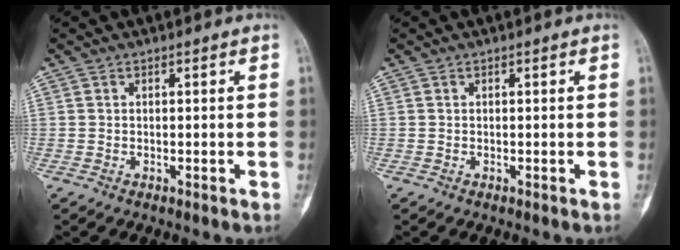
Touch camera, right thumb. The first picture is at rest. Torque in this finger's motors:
{"motor_torque": [0.00, 0.00, 0.10, -0.02, 0.02]}